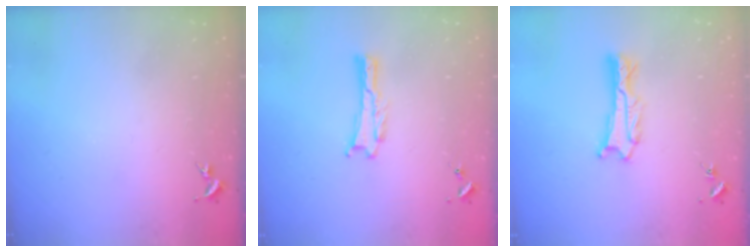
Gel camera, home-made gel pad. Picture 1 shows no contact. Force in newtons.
{"total": 0.0}
{"total": 1.2, "press": 1.2, "slide": 0.1}